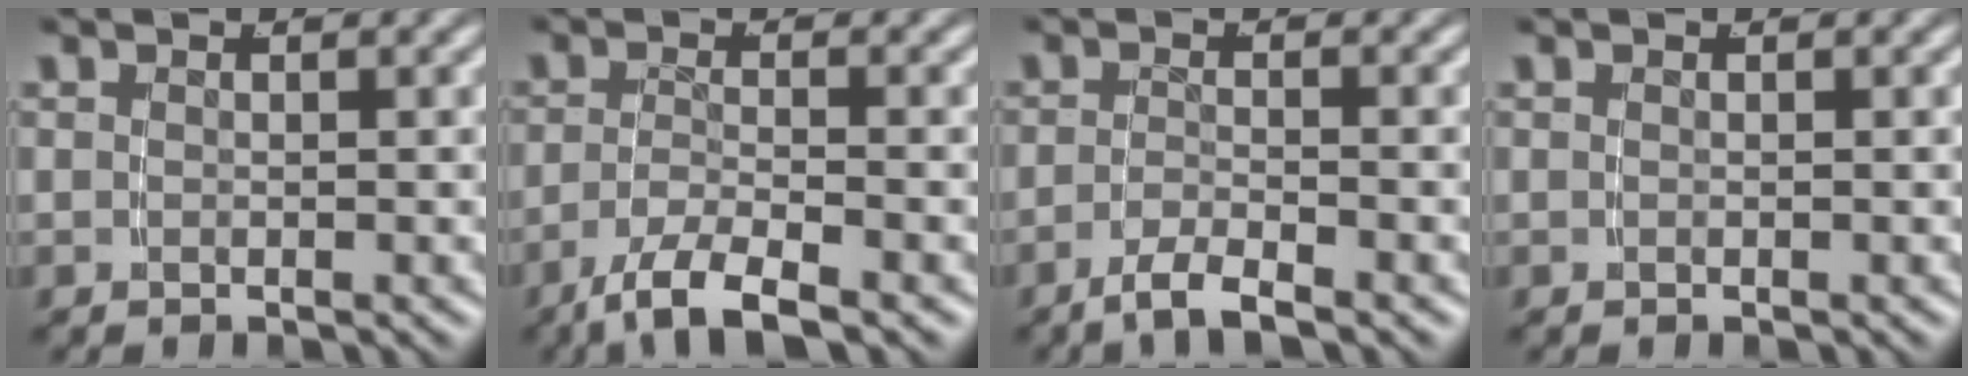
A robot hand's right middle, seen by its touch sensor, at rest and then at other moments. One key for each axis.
{"total": 5.0, "fx": -3.7, "fy": 0.8, "fz": 3.3, "tx": -0.059, "ty": -0.019, "tz": -0.050}
{"total": 2.9, "fx": -2.5, "fy": -0.1, "fz": 1.6, "tx": -0.031, "ty": -0.007, "tz": -0.040}
{"total": 0.0}